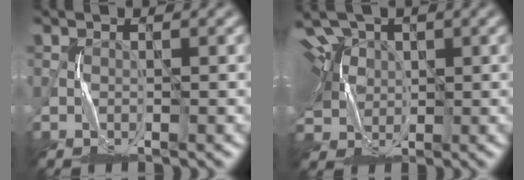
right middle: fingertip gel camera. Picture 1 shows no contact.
{"total": 13.1, "force": [4.4, 8.8, 8.7], "torque": [-0.162, 0.043, 0.026]}